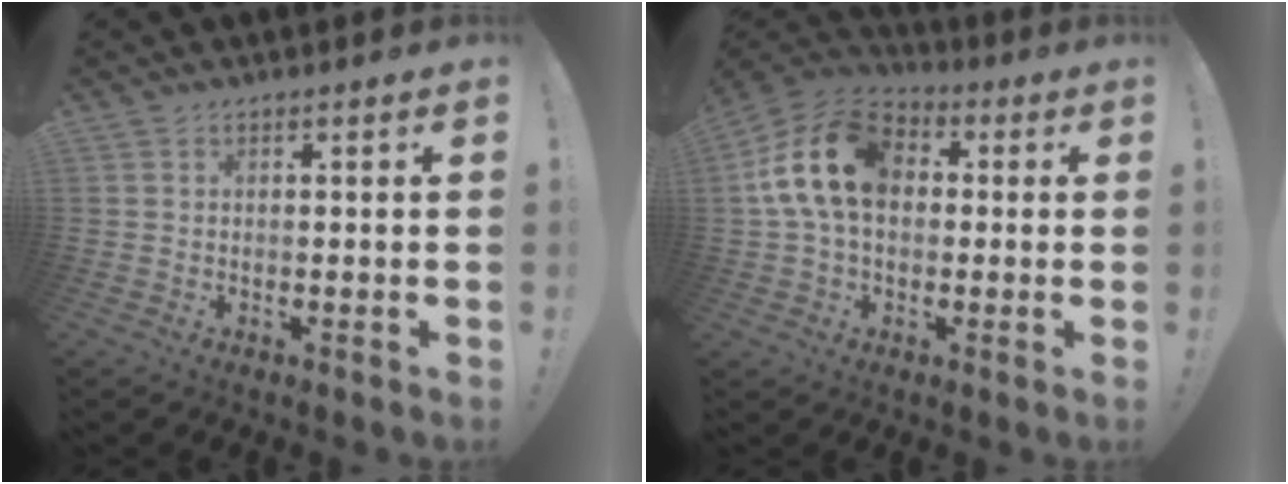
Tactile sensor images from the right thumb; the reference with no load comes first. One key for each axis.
{"total": 17.7, "fx": 2.7, "fy": 12.3, "fz": 12.4, "tx": -0.227, "ty": 0.018, "tz": 0.055}